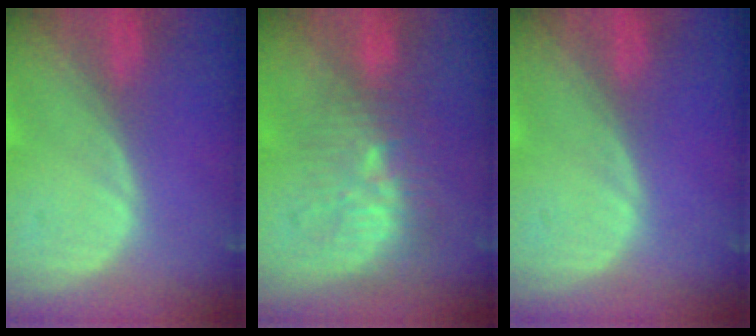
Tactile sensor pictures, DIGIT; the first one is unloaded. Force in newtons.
{"total": 9.6, "press": 8.6, "slide": 4.2}
{"total": 0.0}